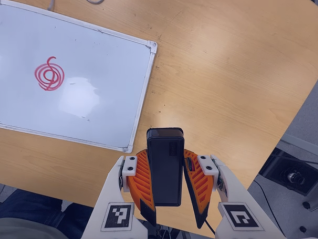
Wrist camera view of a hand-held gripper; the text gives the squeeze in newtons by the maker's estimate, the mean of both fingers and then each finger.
{"total": 11.7, "left": 9.2, "right": 14.1}